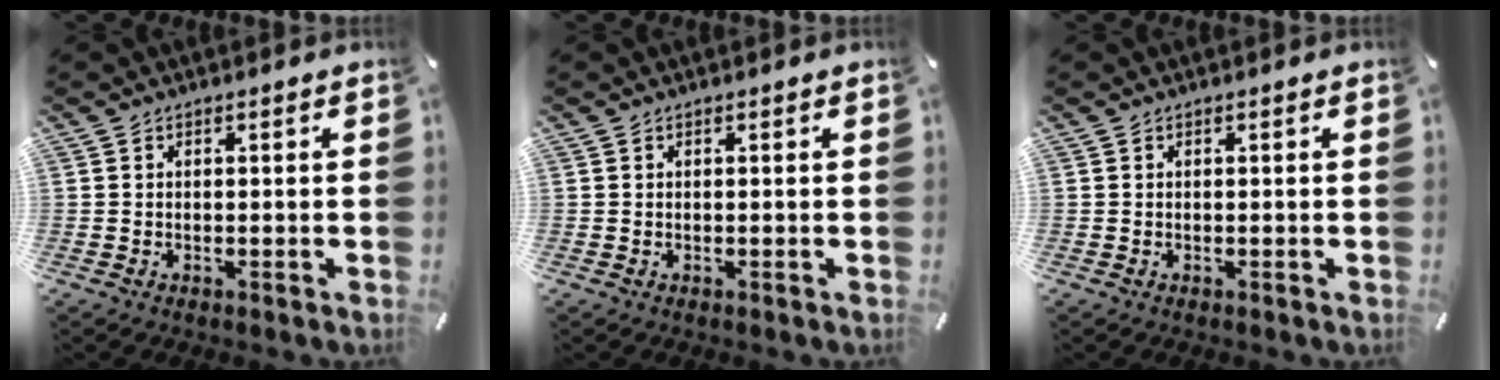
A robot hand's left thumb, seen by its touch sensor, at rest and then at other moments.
{"total": 0.0}
{"total": 0.0}